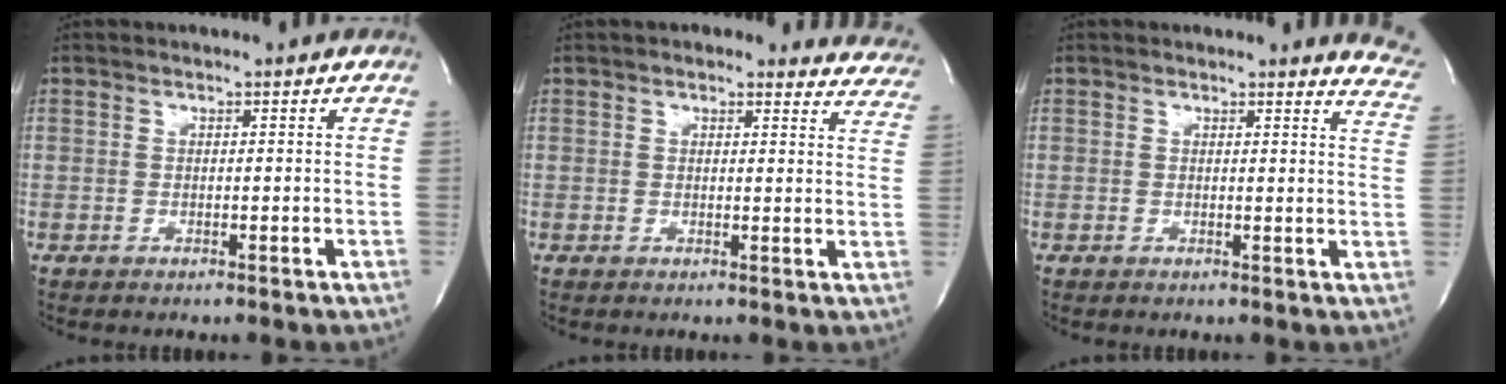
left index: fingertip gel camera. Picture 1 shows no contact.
{"total": 10.8, "force": [10.0, 3.3, 2.6], "torque": [0.012, -0.011, 0.076]}
{"total": 6.0, "force": [5.9, 0.7, 0.4], "torque": [0.014, -0.050, 0.028]}